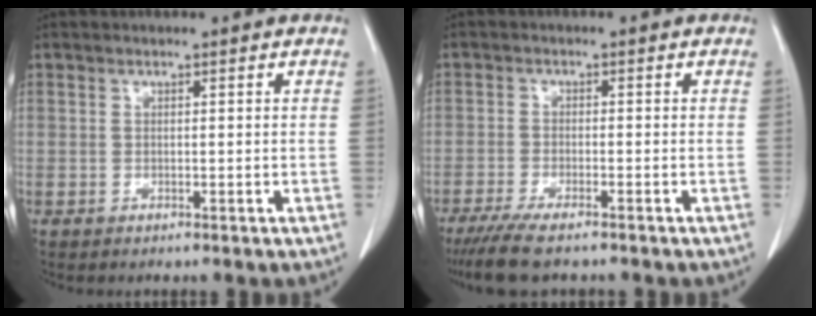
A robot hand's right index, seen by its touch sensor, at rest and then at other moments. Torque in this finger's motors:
{"motor_torque": [0.35, -0.32, 0.05, -0.02]}